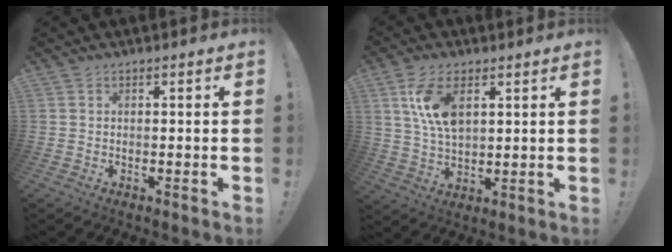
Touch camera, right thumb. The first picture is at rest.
{"total": 10.4, "force": [4.1, 5.6, 7.8], "torque": [-0.146, -0.008, 0.073]}